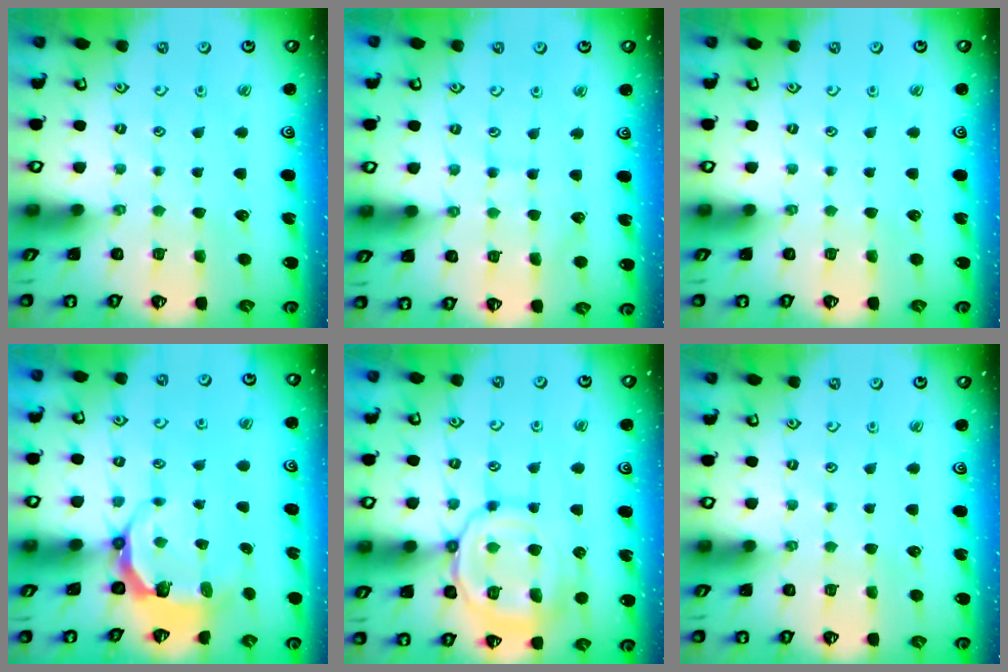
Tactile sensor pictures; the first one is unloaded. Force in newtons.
{"total": 5.2, "press": 5.1, "slide": 0.6}
{"total": 0.0}
{"total": 6.2, "press": 5.0, "slide": 3.6}
{"total": 13.6, "press": 13.6, "slide": 1.3}
{"total": 0.0}